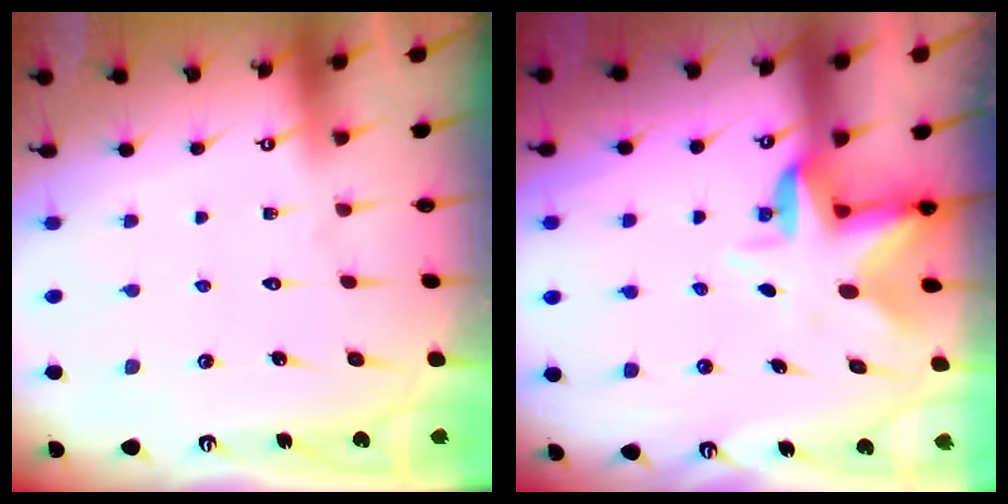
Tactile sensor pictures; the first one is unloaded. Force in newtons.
{"total": 4.9, "press": 4.6, "slide": 1.5}